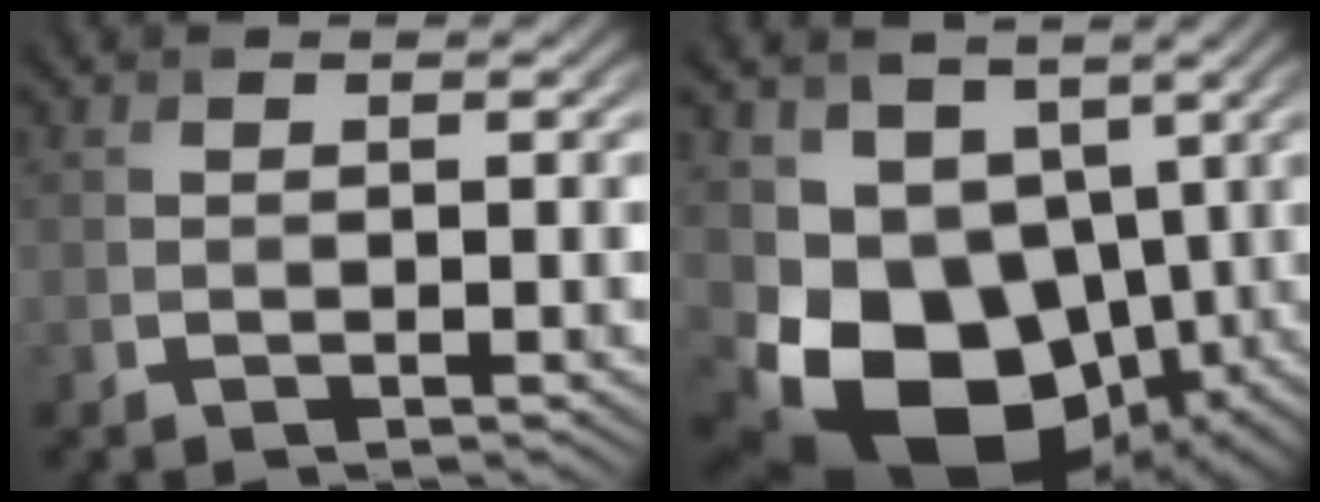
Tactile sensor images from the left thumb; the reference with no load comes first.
{"total": 15.0, "force": [-2.1, 11.2, 9.8], "torque": [-0.190, -0.040, -0.025]}